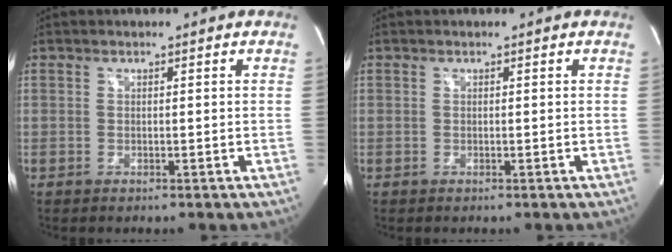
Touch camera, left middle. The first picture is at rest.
{"total": 0.0}